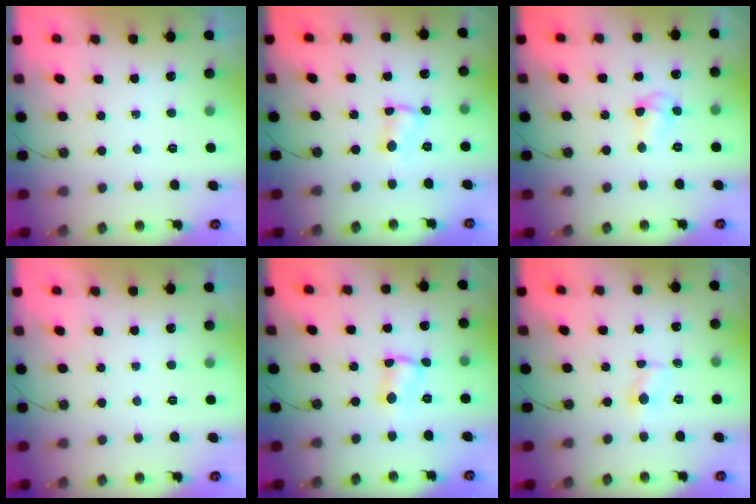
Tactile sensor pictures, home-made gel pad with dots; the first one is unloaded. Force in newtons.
{"total": 1.4, "press": 1.4, "slide": 0.0}
{"total": 4.6, "press": 4.6, "slide": 0.4}
{"total": 0.0}
{"total": 2.2, "press": 2.2, "slide": 0.1}
{"total": 2.4, "press": 2.4, "slide": 0.3}